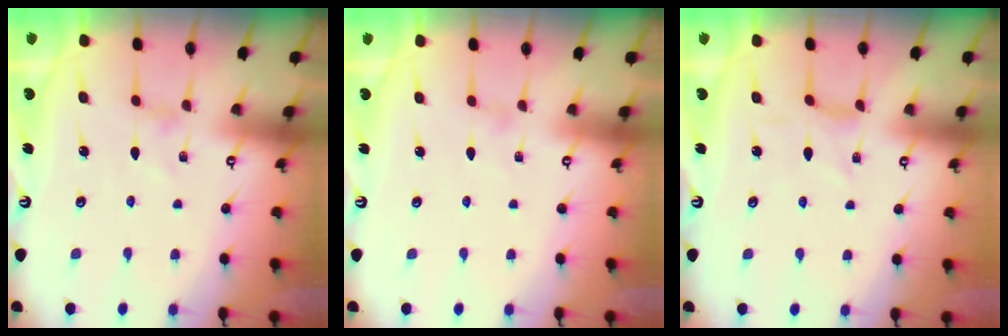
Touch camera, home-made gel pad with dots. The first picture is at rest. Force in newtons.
{"total": 0.0}
{"total": 1.0, "press": 1.0, "slide": 0.4}